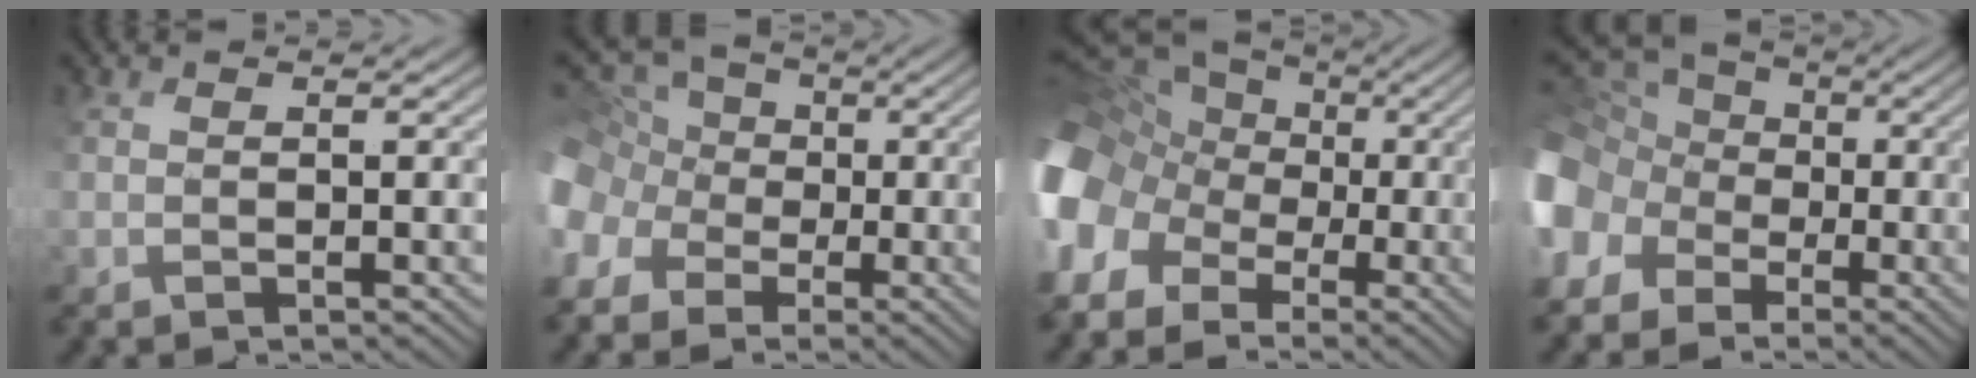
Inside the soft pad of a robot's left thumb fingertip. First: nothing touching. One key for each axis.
{"total": 11.2, "fx": -3.9, "fy": 9.8, "fz": 3.6, "tx": -0.160, "ty": -0.013, "tz": -0.086}
{"total": 14.4, "fx": -3.9, "fy": 12.1, "fz": 6.9, "tx": -0.240, "ty": -0.018, "tz": -0.075}
{"total": 13.2, "fx": -4.4, "fy": 11.3, "fz": 5.3, "tx": -0.199, "ty": -0.016, "tz": -0.089}